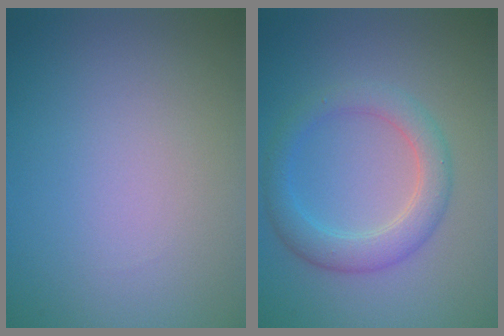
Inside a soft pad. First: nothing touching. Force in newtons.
{"total": 3.7, "press": 3.7, "slide": 0.2}